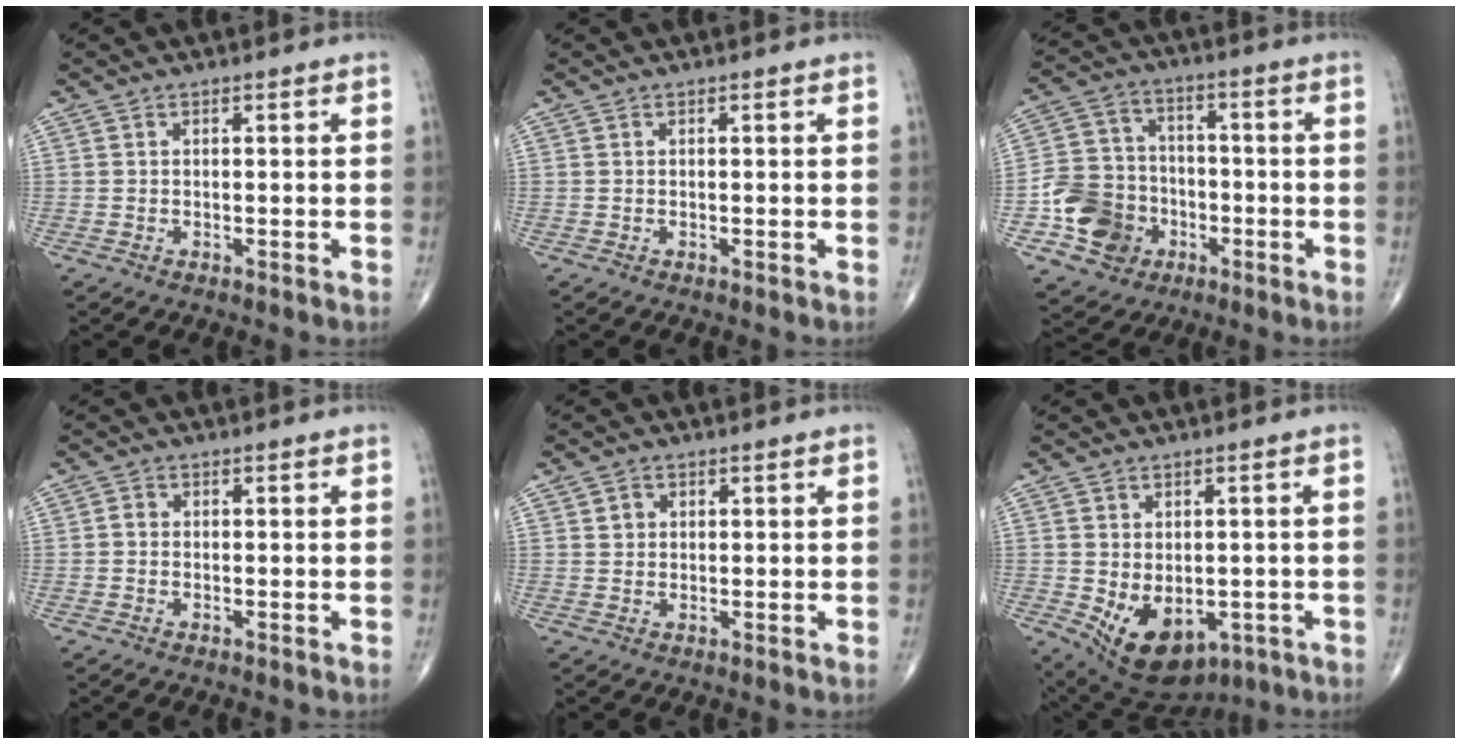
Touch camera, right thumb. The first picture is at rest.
{"total": 0.0}
{"total": 12.8, "force": [-4.4, 11.0, 4.8], "torque": [-0.057, 0.032, -0.075]}
{"total": 1.1, "force": [-0.1, 0.9, 0.5], "torque": [-0.004, 0.003, -0.006]}
{"total": 2.1, "force": [0.7, 1.9, 0.8], "torque": [-0.003, -0.003, 0.010]}
{"total": 12.2, "force": [-3.4, 8.0, 8.5], "torque": [-0.116, -0.008, -0.028]}